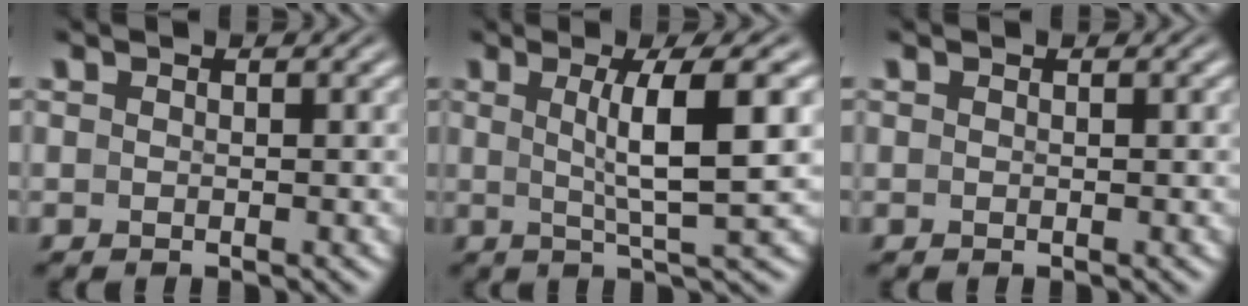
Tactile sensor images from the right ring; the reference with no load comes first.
{"total": 5.1, "force": [0.9, -0.2, 5.0], "torque": [-0.074, -0.003, 0.022]}
{"total": 0.0}